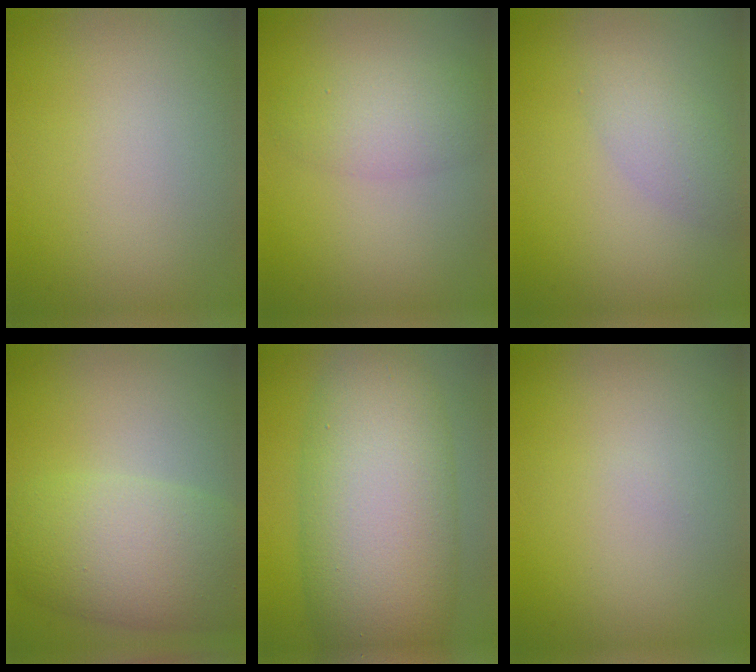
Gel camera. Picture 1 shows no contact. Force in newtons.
{"total": 3.0, "press": 3.0, "slide": 0.2}
{"total": 2.2, "press": 2.2, "slide": 0.1}
{"total": 8.0, "press": 8.0, "slide": 0.3}
{"total": 12.4, "press": 12.4, "slide": 0.2}
{"total": 0.0}